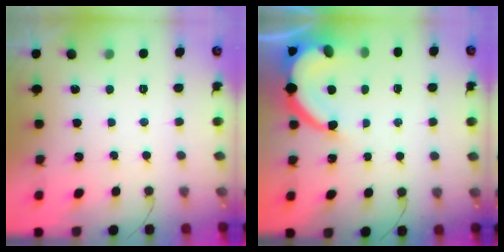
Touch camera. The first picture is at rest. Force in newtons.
{"total": 9.2, "press": 9.2, "slide": 1.0}